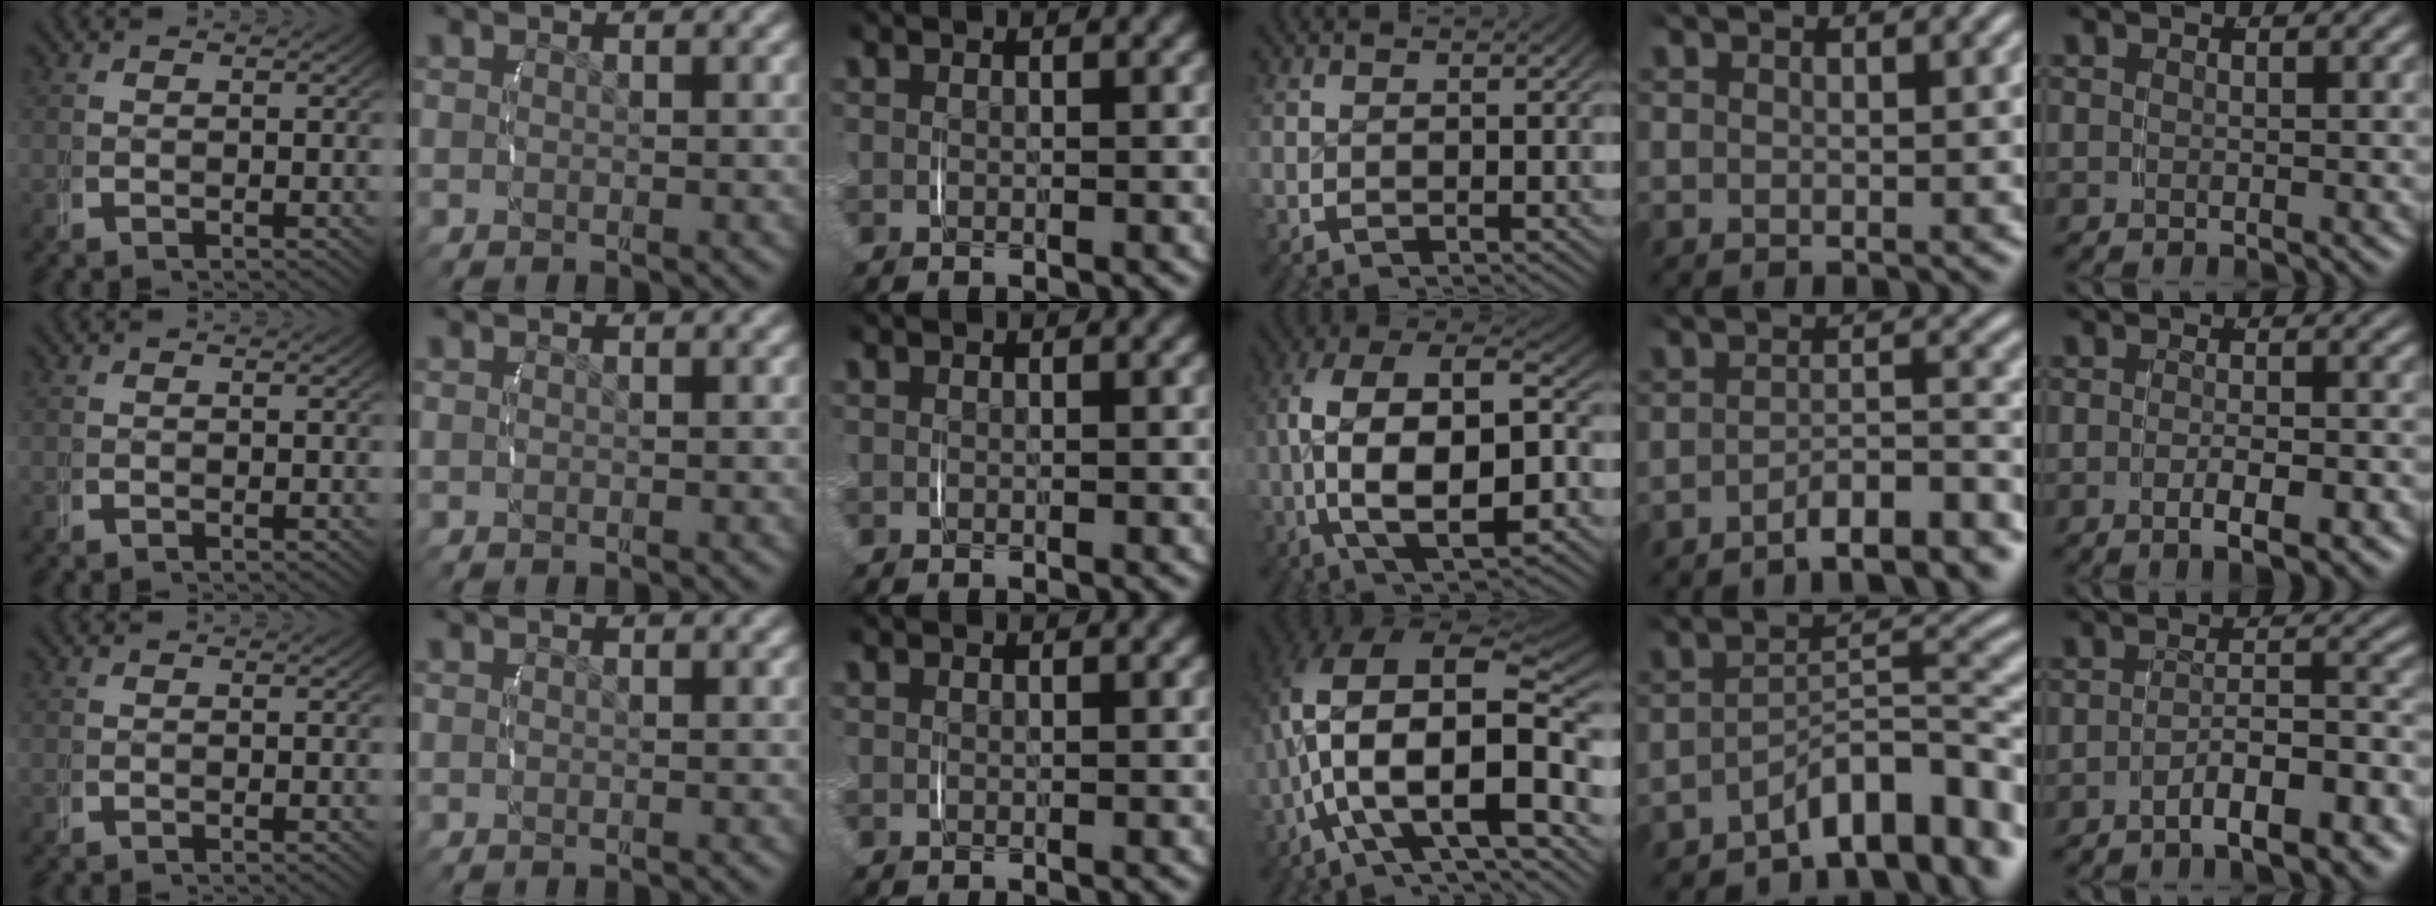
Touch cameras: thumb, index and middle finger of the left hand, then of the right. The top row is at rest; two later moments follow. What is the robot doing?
{"motion": "lift_and_place", "object": "toothpaste"}